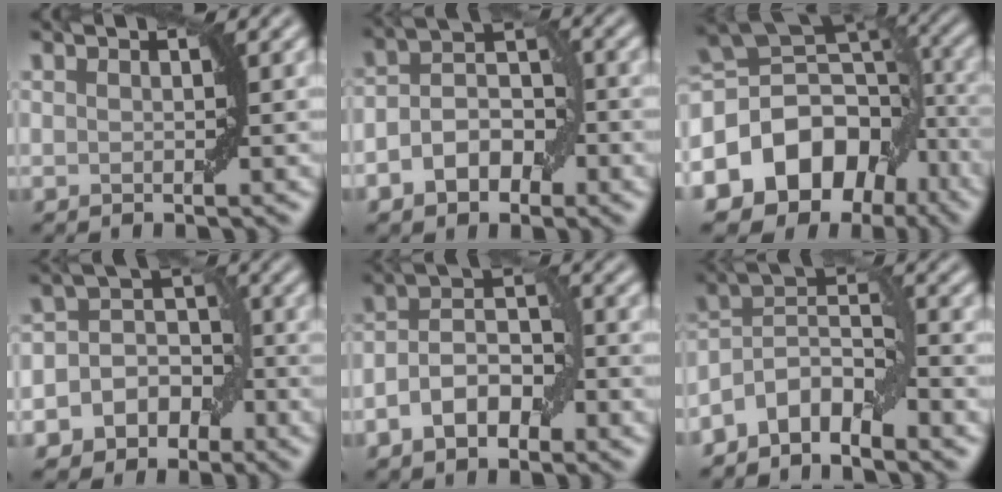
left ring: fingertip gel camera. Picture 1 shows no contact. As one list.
[{"total": 4.9, "force": [-1.6, 3.2, 3.4], "torque": [-0.054, 0.003, -0.032]}, {"total": 11.9, "force": [-5.5, 8.6, 6.1], "torque": [-0.108, 0.013, -0.098]}, {"total": 6.8, "force": [-2.8, 5.8, 2.3], "torque": [-0.016, 0.021, -0.062]}, {"total": 5.4, "force": [-2.1, 2.9, 4.1], "torque": [-0.067, 0.010, -0.039]}, {"total": 5.5, "force": [-3.6, 2.3, 3.4], "torque": [-0.055, 0.010, -0.077]}]